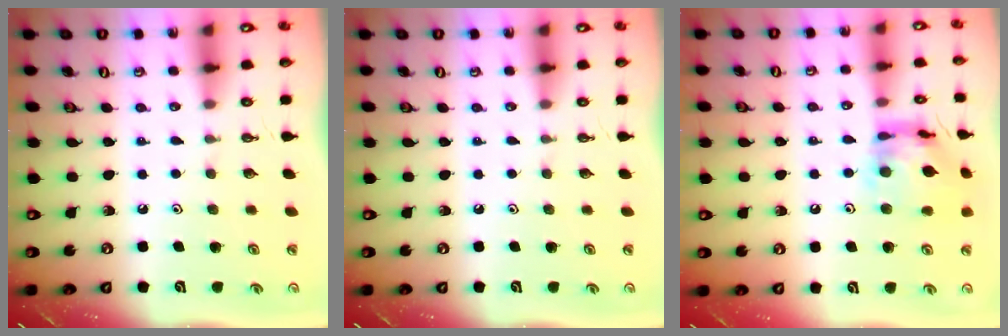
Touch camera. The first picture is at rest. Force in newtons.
{"total": 0.0}
{"total": 14.9, "press": 14.9, "slide": 1.3}